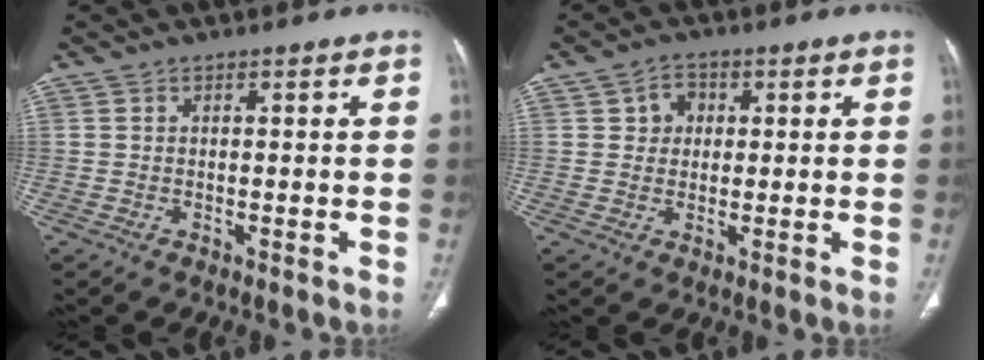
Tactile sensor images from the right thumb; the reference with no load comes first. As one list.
[{"total": 4.0, "force": [1.0, 3.4, 1.7], "torque": [-0.006, 0.002, 0.014]}]